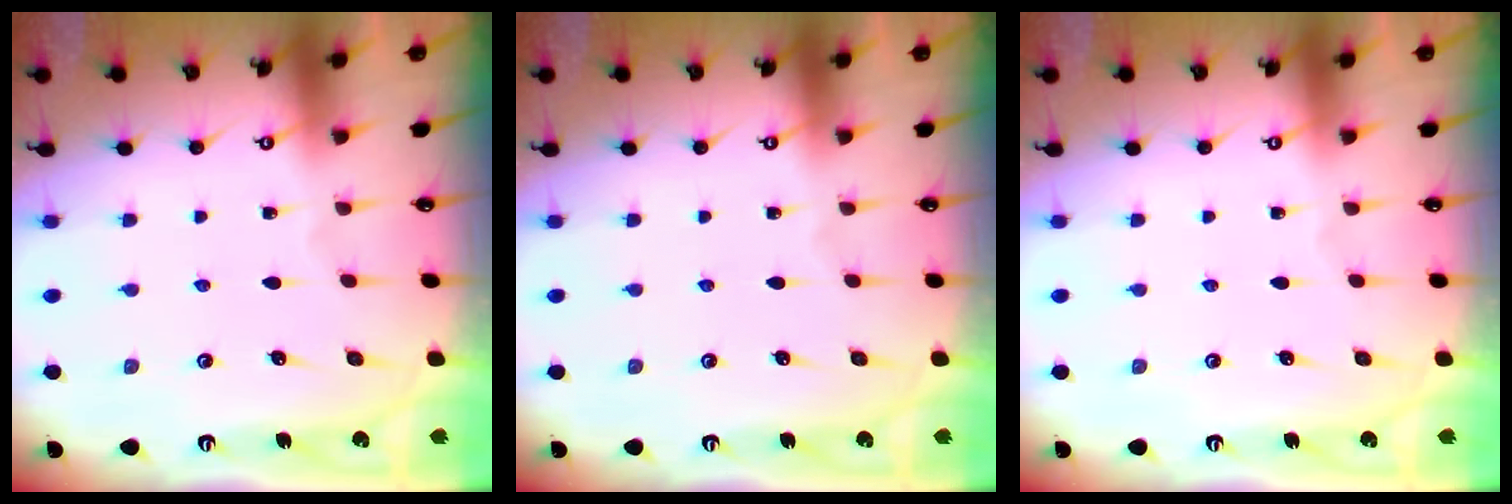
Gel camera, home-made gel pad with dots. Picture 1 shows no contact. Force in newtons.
{"total": 0.0}
{"total": 0.0}